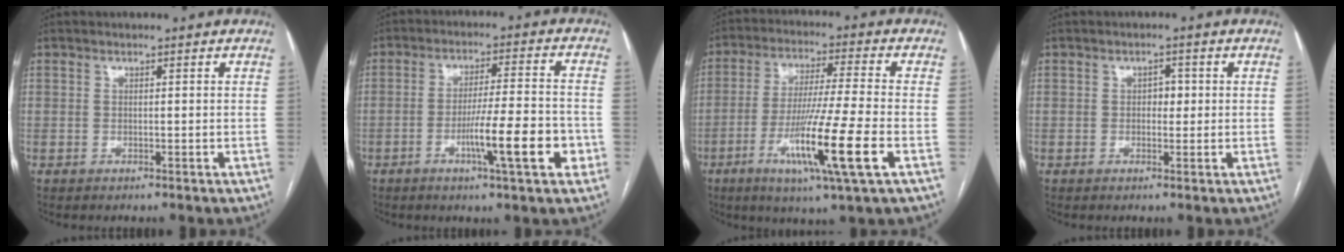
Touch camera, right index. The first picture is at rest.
{"total": 9.9, "force": [-3.7, 0.7, 9.2], "torque": [-0.145, -0.001, -0.058]}
{"total": 14.1, "force": [-5.0, -0.9, 13.2], "torque": [-0.251, -0.027, -0.093]}
{"total": 2.0, "force": [0.1, 1.3, 1.5], "torque": [-0.017, 0.005, 0.000]}